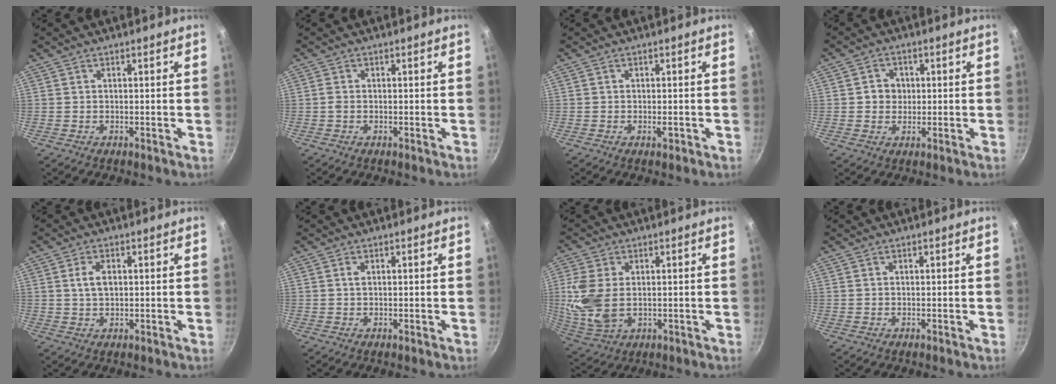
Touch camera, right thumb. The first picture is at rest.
{"total": 1.0, "force": [-0.2, 0.7, 0.7], "torque": [-0.018, 0.000, -0.005]}
{"total": 1.0, "force": [-0.4, 0.6, 0.8], "torque": [-0.008, 0.001, -0.005]}
{"total": 3.9, "force": [0.3, 3.6, 1.6], "torque": [-0.002, 0.005, 0.001]}
{"total": 3.3, "force": [0.7, 1.9, 2.6], "torque": [-0.050, -0.001, 0.013]}
{"total": 0.8, "force": [0.2, 0.3, 0.7], "torque": [-0.014, -0.001, 0.001]}
{"total": 11.3, "force": [0.4, 7.1, 8.7], "torque": [-0.203, -0.007, 0.020]}
{"total": 0.0}